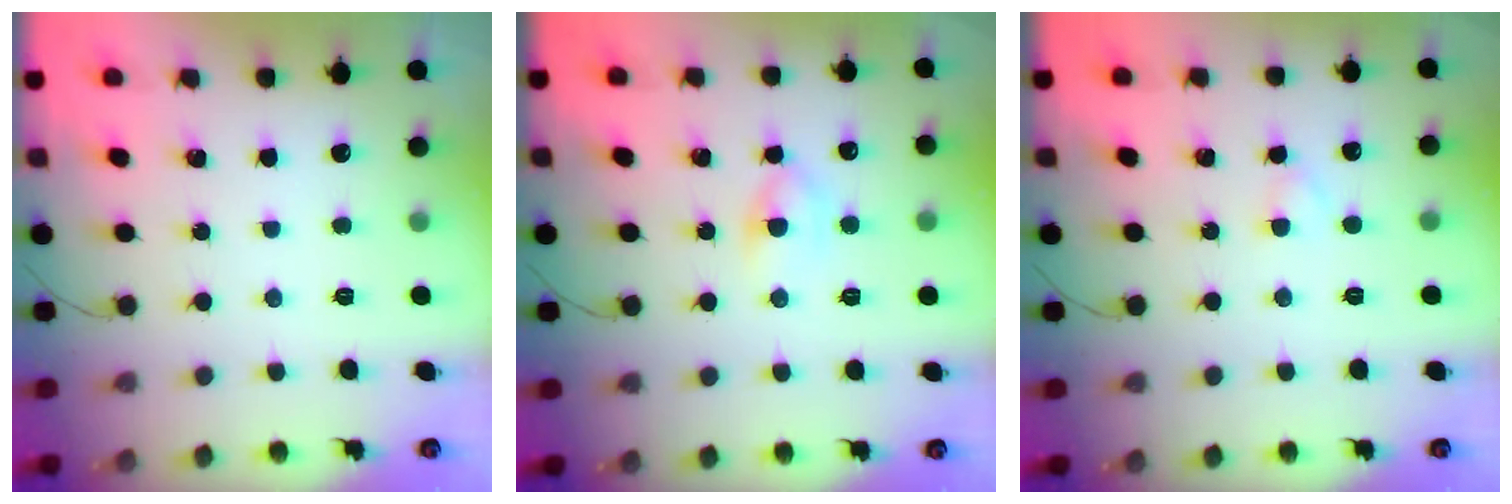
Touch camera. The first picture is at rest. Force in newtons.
{"total": 5.2, "press": 4.9, "slide": 1.7}
{"total": 1.8, "press": 1.5, "slide": 0.9}